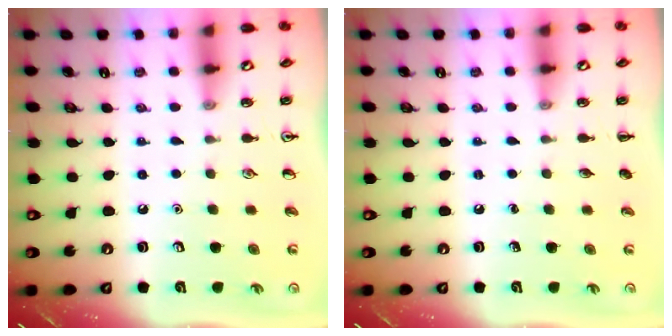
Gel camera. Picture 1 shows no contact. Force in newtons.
{"total": 0.0}